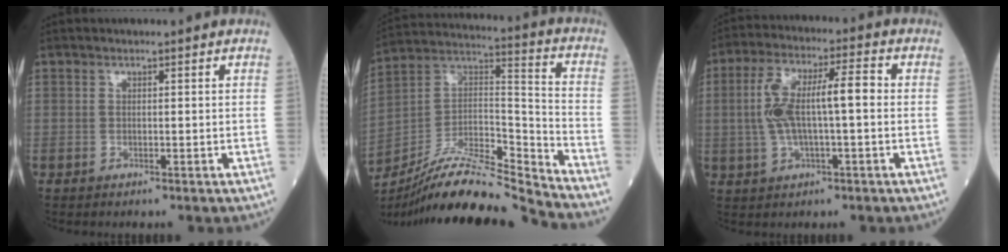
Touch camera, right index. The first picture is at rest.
{"total": 18.1, "force": [-16.9, -0.2, 6.6], "torque": [-0.121, 0.038, -0.302]}
{"total": 10.6, "force": [0.2, 2.6, 10.2], "torque": [-0.203, 0.029, 0.005]}